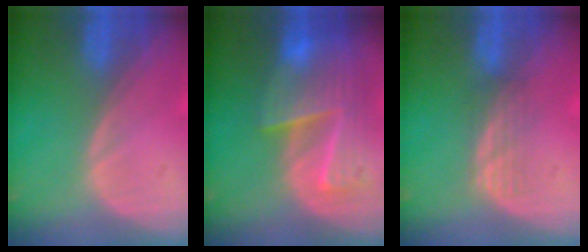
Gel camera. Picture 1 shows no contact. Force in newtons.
{"total": 8.9, "press": 8.3, "slide": 3.3}
{"total": 3.0, "press": 2.5, "slide": 1.7}